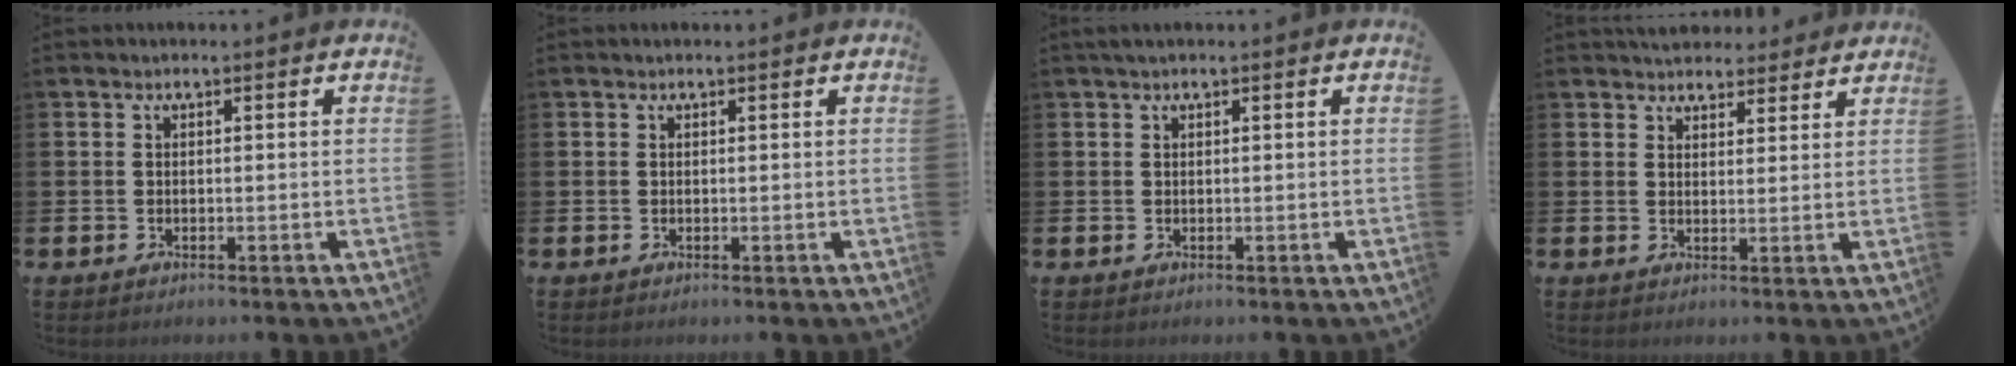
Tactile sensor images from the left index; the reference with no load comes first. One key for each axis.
{"total": 0.0}
{"total": 0.8, "fx": 0.6, "fy": 0.1, "fz": 0.5, "tx": -0.004, "ty": 0.000, "tz": 0.009}
{"total": 4.1, "fx": 3.9, "fy": 1.4, "fz": -0.2, "tx": 0.006, "ty": -0.024, "tz": 0.069}